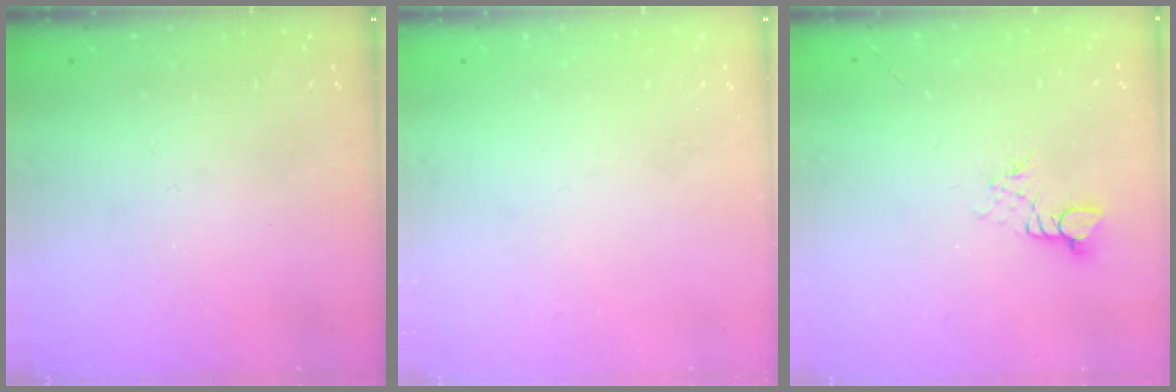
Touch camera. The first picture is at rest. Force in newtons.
{"total": 0.0}
{"total": 2.7, "press": 2.7, "slide": 0.2}